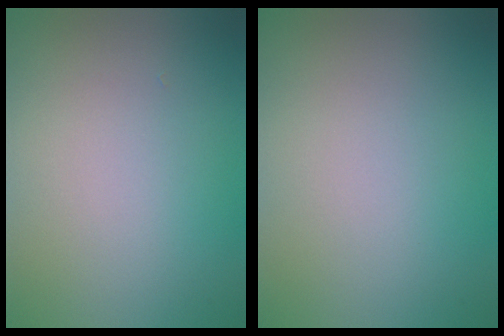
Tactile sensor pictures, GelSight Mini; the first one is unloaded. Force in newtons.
{"total": 0.0}